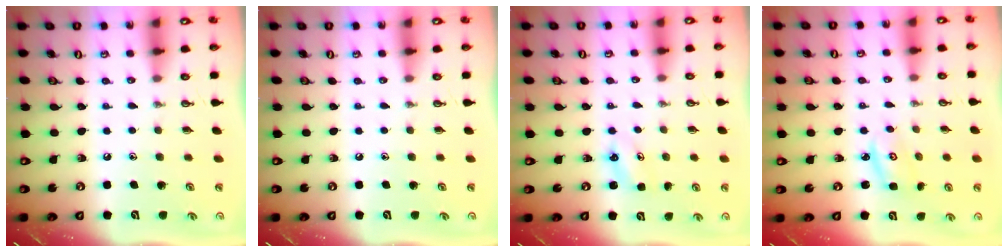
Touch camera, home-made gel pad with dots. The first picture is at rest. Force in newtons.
{"total": 0.0}
{"total": 4.5, "press": 4.5, "slide": 0.2}
{"total": 2.9, "press": 2.9, "slide": 0.2}